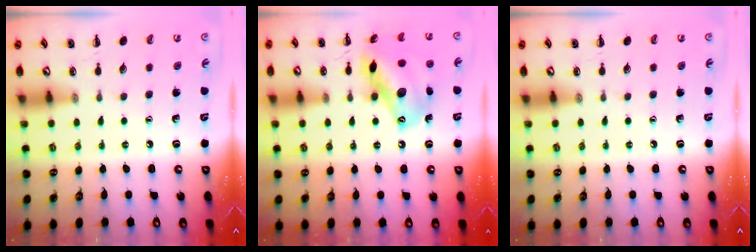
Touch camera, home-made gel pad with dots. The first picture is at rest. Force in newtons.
{"total": 16.1, "press": 16.1, "slide": 1.3}
{"total": 0.0}